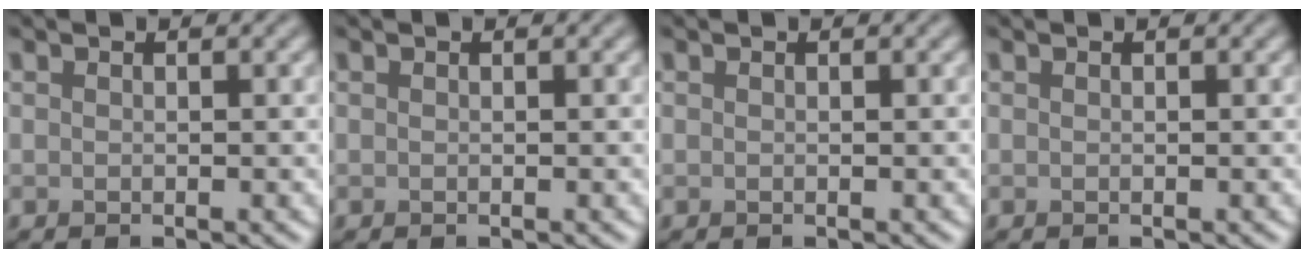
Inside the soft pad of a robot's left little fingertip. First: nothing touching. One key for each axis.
{"total": 0.0}
{"total": 0.0}
{"total": 0.0}